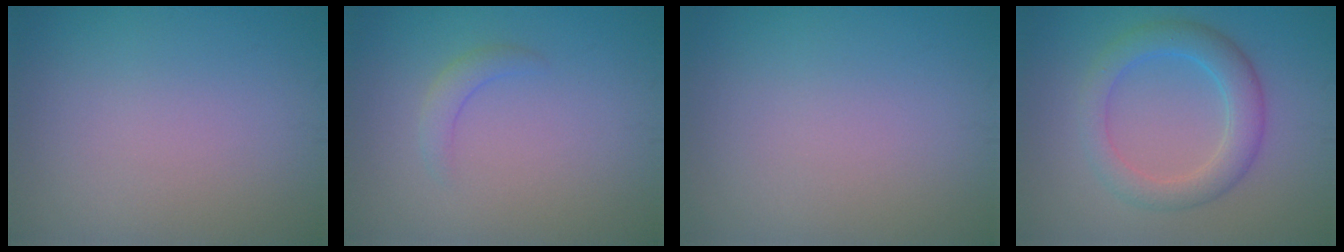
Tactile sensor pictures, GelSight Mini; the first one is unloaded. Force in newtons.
{"total": 1.5, "press": 1.5, "slide": 0.2}
{"total": 0.0}
{"total": 4.3, "press": 4.3, "slide": 0.1}